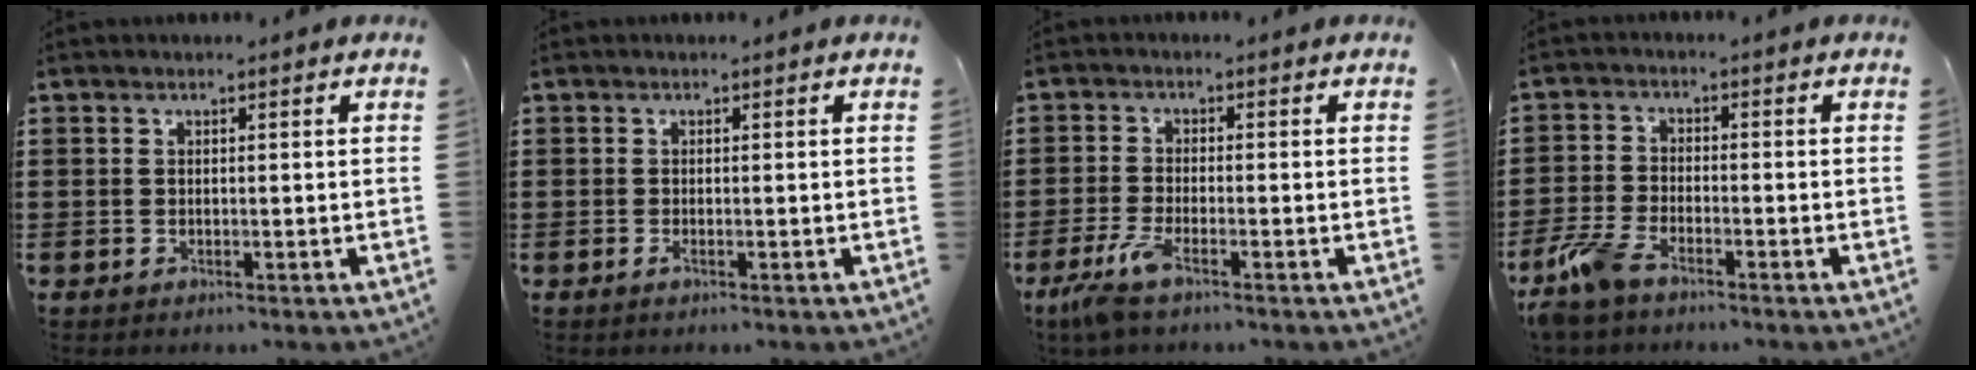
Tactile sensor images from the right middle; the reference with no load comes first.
{"total": 0.6, "force": [-0.2, 0.1, 0.5], "torque": [-0.010, -0.003, -0.003]}
{"total": 4.3, "force": [-2.8, 0.6, 3.2], "torque": [-0.086, -0.013, -0.059]}
{"total": 5.3, "force": [-4.0, 1.4, 3.1], "torque": [-0.092, -0.006, -0.084]}